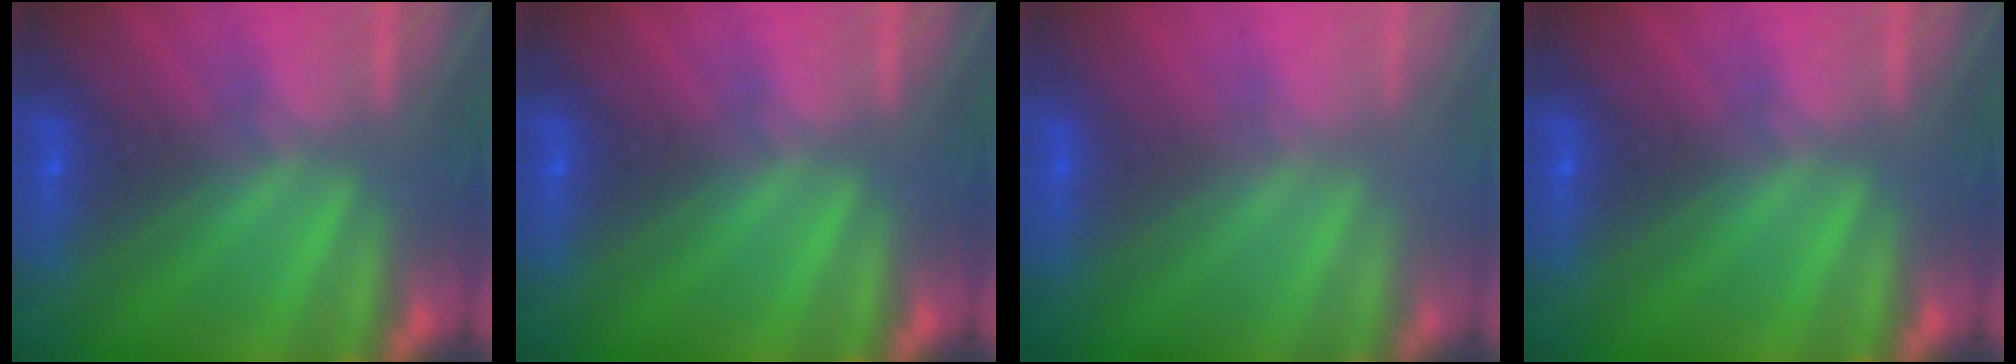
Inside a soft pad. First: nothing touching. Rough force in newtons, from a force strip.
{"total": 0.0}
{"total": 3.0}
{"total": 0.0}